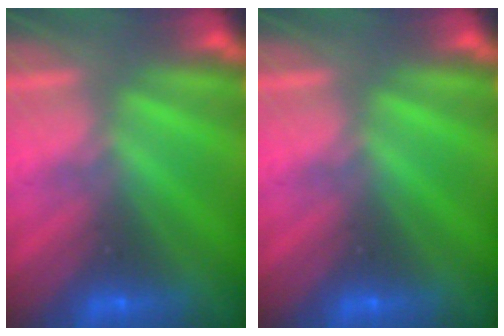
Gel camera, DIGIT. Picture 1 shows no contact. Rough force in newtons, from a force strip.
{"total": 0.0}